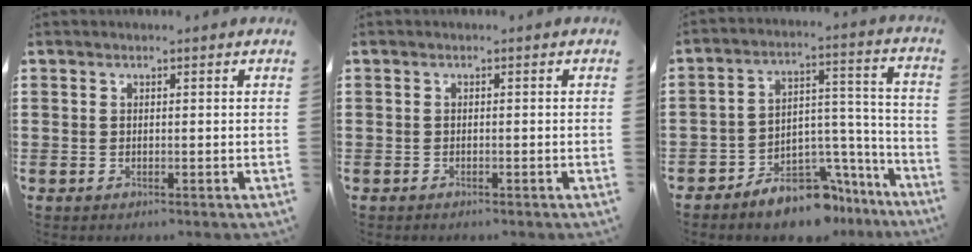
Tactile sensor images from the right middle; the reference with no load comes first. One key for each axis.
{"total": 0.5, "fx": -0.5, "fy": 0.1, "fz": 0.0, "tx": -0.002, "ty": -0.001, "tz": -0.011}
{"total": 8.8, "fx": -7.9, "fy": 3.1, "fz": 2.4, "tx": -0.026, "ty": 0.031, "tz": -0.141}